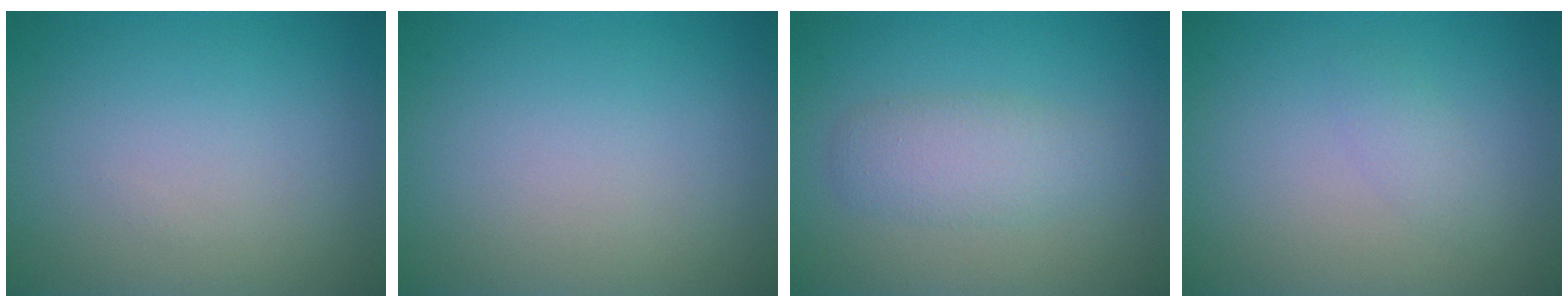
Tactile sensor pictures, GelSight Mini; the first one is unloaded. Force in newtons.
{"total": 0.0}
{"total": 2.8, "press": 2.8, "slide": 0.1}
{"total": 1.1, "press": 1.1, "slide": 0.0}